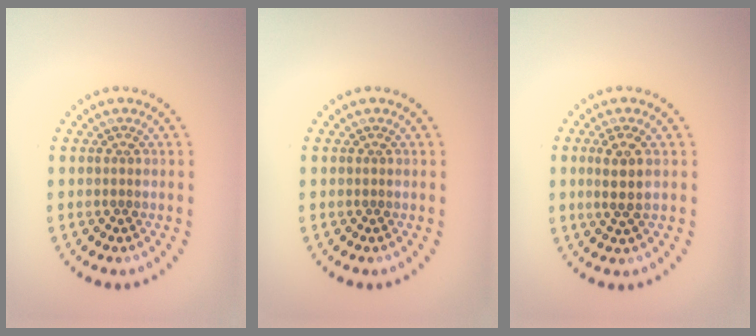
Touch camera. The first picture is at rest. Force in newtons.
{"total": 0.0}
{"total": 2.2, "press": 2.0, "slide": 0.9}